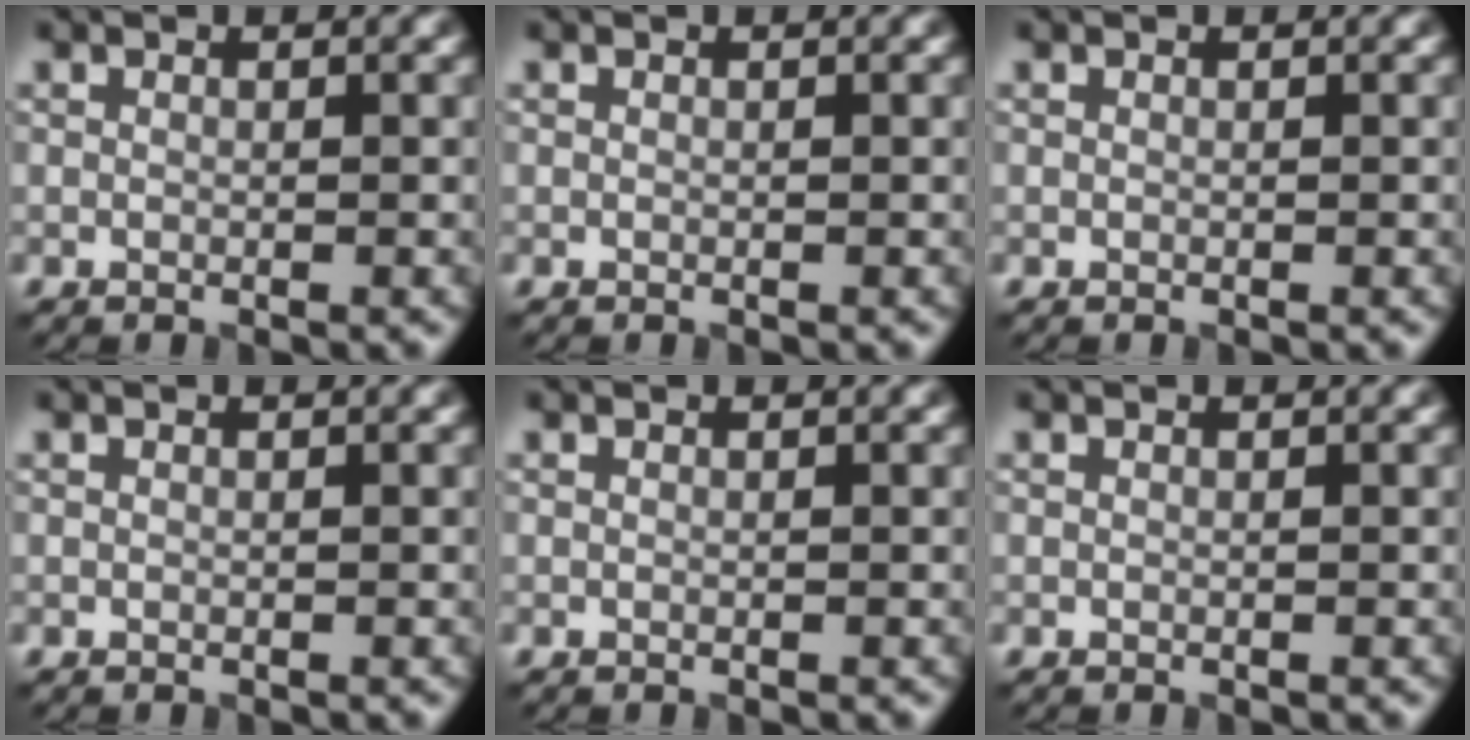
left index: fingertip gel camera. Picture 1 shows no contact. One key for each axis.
{"total": 0.0}
{"total": 0.0}
{"total": 0.0}
{"total": 0.0}
{"total": 0.0}